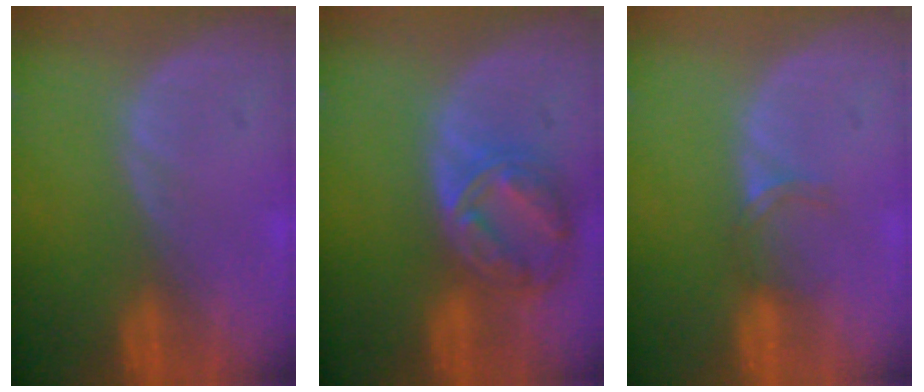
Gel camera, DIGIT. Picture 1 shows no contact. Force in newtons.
{"total": 8.2, "press": 7.0, "slide": 4.2}
{"total": 2.2, "press": 1.7, "slide": 1.3}